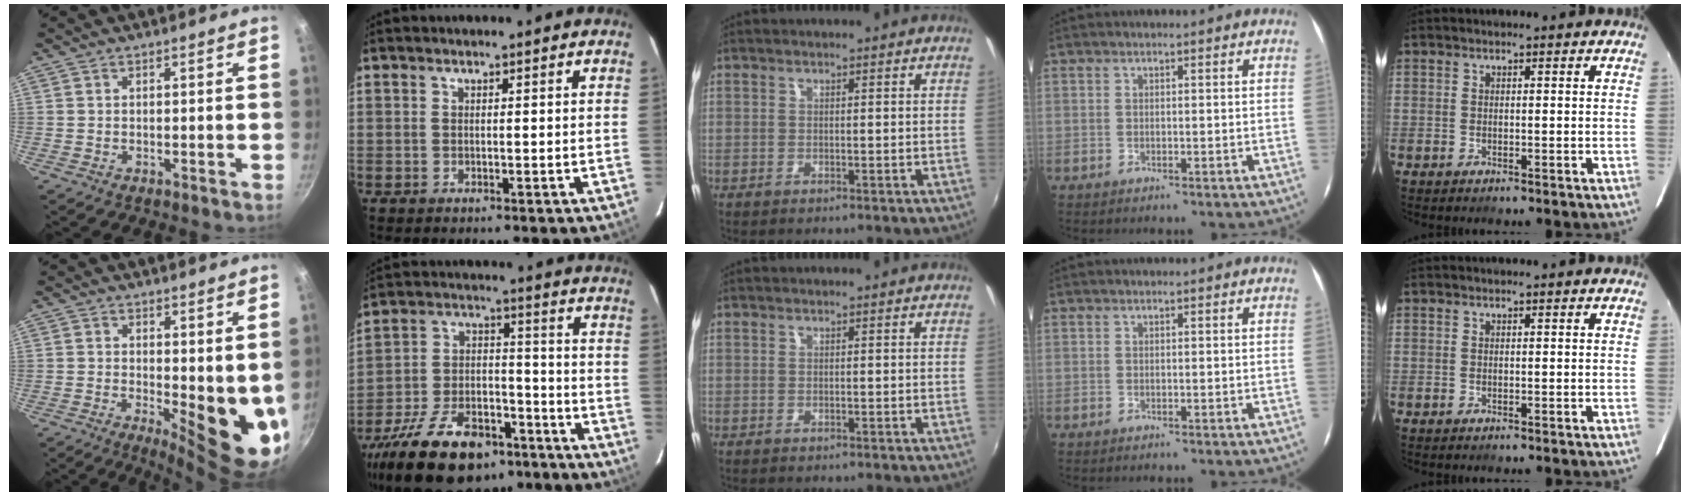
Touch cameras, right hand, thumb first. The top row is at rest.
{"thumb": {"total": 11.0, "force": [0.4, 4.3, 10.1], "torque": [-0.105, -0.027, 0.013]}, "index": {"total": 24.0, "force": [-16.6, 11.8, 12.6], "torque": [-0.263, -0.001, -0.257]}}